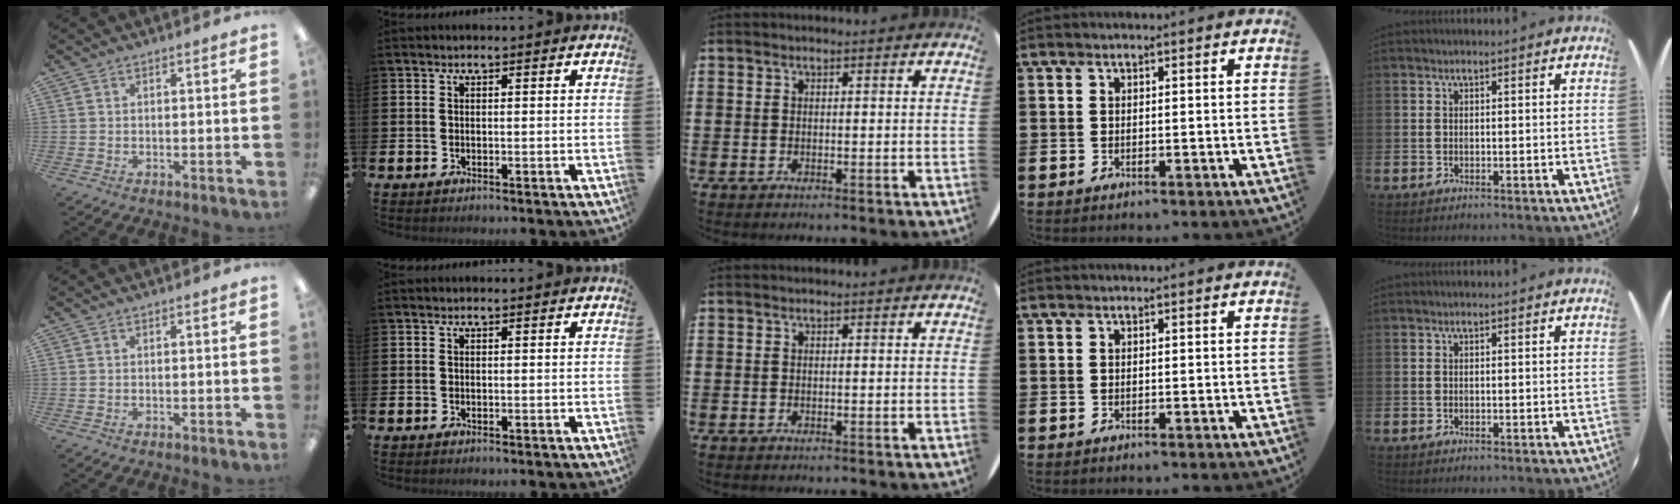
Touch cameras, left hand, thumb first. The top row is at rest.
{}